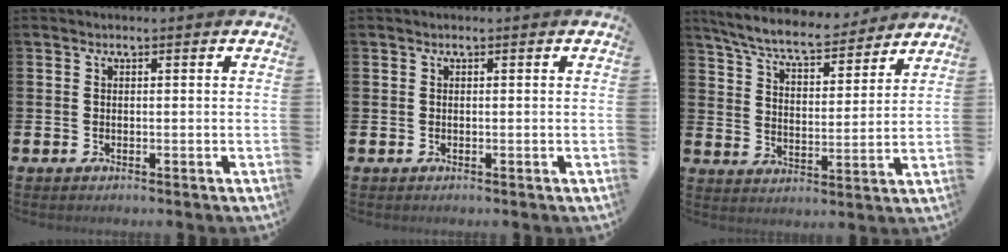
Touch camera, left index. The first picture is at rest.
{"total": 0.0}
{"total": 7.6, "force": [7.1, 1.1, 2.4], "torque": [-0.080, -0.043, 0.124]}